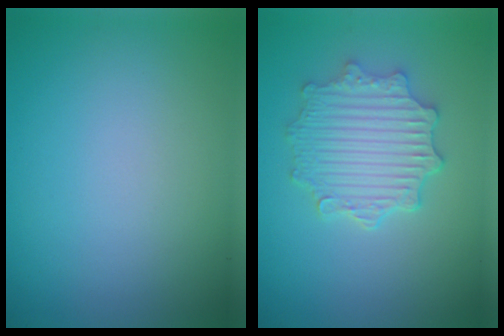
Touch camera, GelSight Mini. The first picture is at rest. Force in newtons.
{"total": 4.8, "press": 4.0, "slide": 2.7}